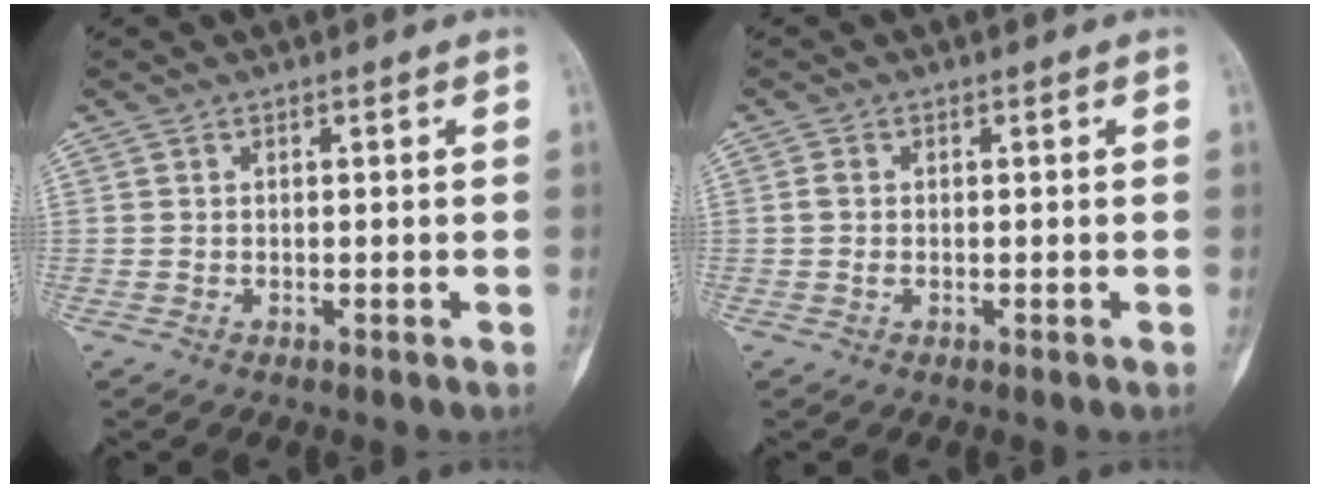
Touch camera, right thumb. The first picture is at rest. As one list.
[{"total": 1.3, "force": [0.0, 0.8, 1.1], "torque": [-0.021, 0.000, -0.003]}]